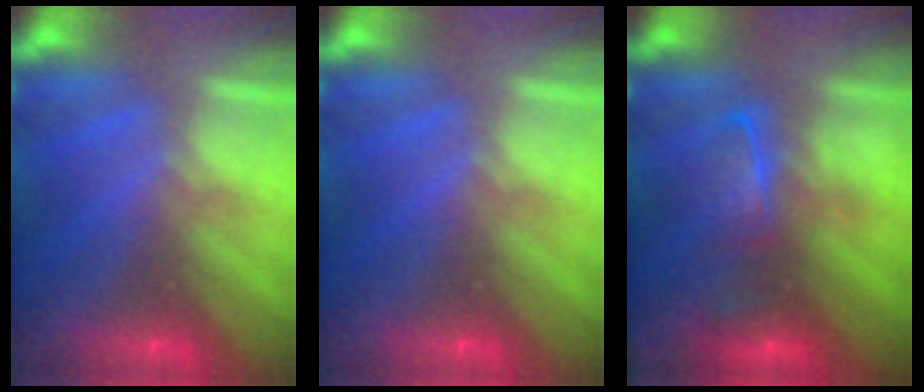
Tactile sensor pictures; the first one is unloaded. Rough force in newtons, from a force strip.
{"total": 0.0}
{"total": 2.6}